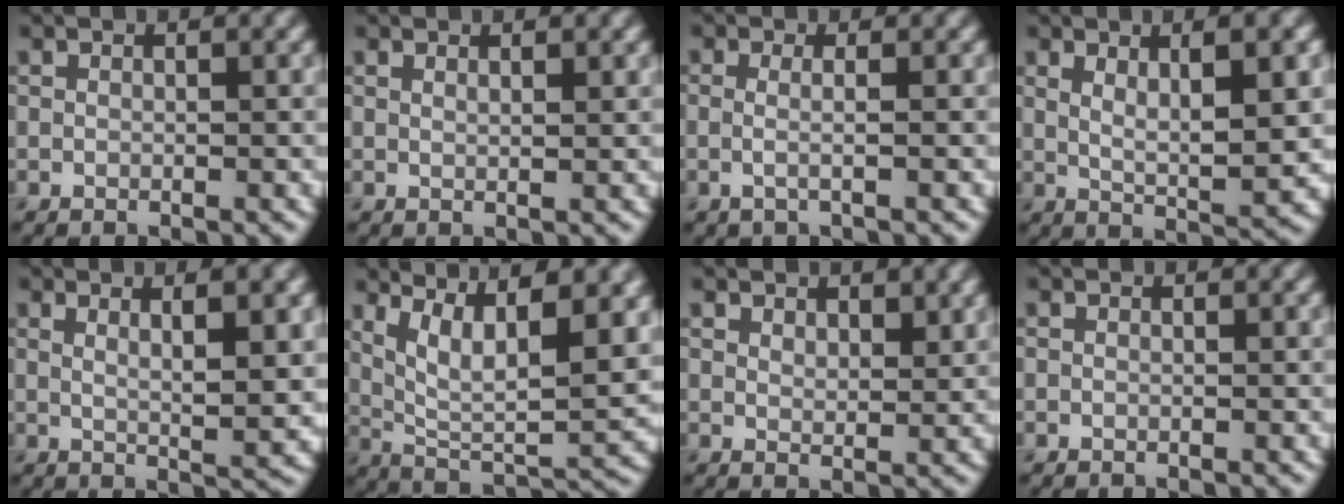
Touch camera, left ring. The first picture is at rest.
{"total": 1.1, "force": [0.7, 0.3, 0.8], "torque": [-0.008, 0.002, 0.011]}
{"total": 1.7, "force": [-0.1, 0.6, 1.6], "torque": [-0.026, -0.005, -0.011]}
{"total": 5.3, "force": [1.6, 1.3, 4.9], "torque": [-0.074, -0.008, 0.029]}
{"total": 4.8, "force": [1.7, 1.2, 4.4], "torque": [-0.056, -0.007, 0.027]}
{"total": 10.3, "force": [4.3, 3.1, 8.9], "torque": [-0.147, 0.005, 0.072]}
{"total": 2.3, "force": [1.7, 1.1, 1.0], "torque": [-0.018, -0.002, 0.032]}
{"total": 0.0}